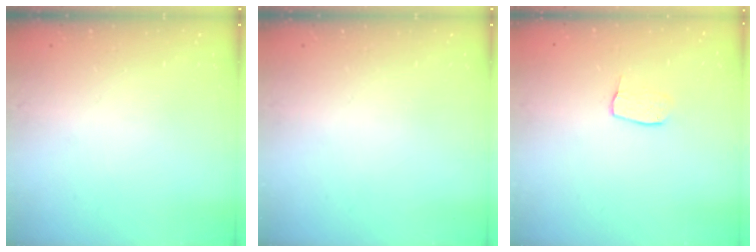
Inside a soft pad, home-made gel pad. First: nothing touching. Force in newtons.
{"total": 0.0}
{"total": 5.9, "press": 5.9, "slide": 0.3}